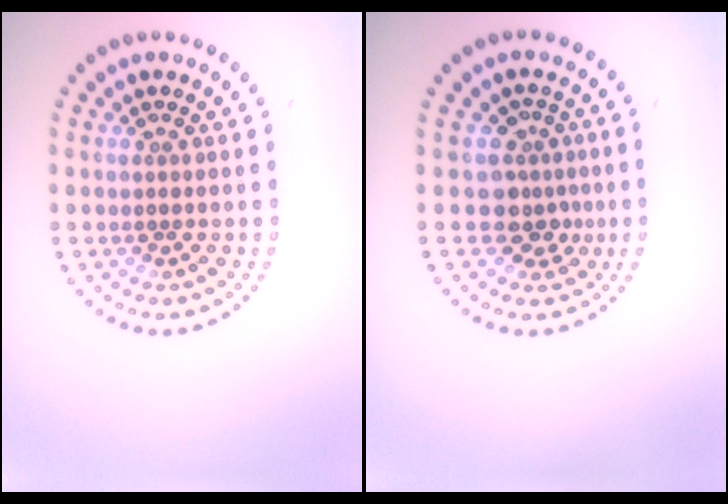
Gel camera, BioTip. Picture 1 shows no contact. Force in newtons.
{"total": 2.6, "press": 2.0, "slide": 1.7}